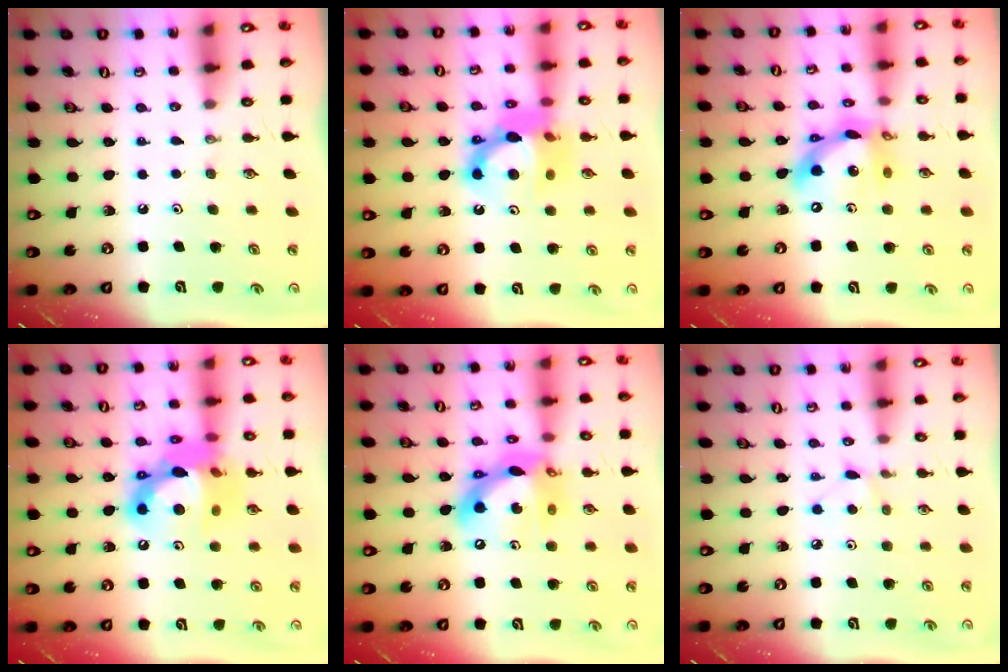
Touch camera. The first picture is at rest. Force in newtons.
{"total": 12.8, "press": 12.8, "slide": 1.3}
{"total": 15.8, "press": 15.7, "slide": 1.6}
{"total": 18.9, "press": 18.8, "slide": 1.2}
{"total": 14.6, "press": 14.6, "slide": 1.6}
{"total": 4.1, "press": 4.0, "slide": 0.7}